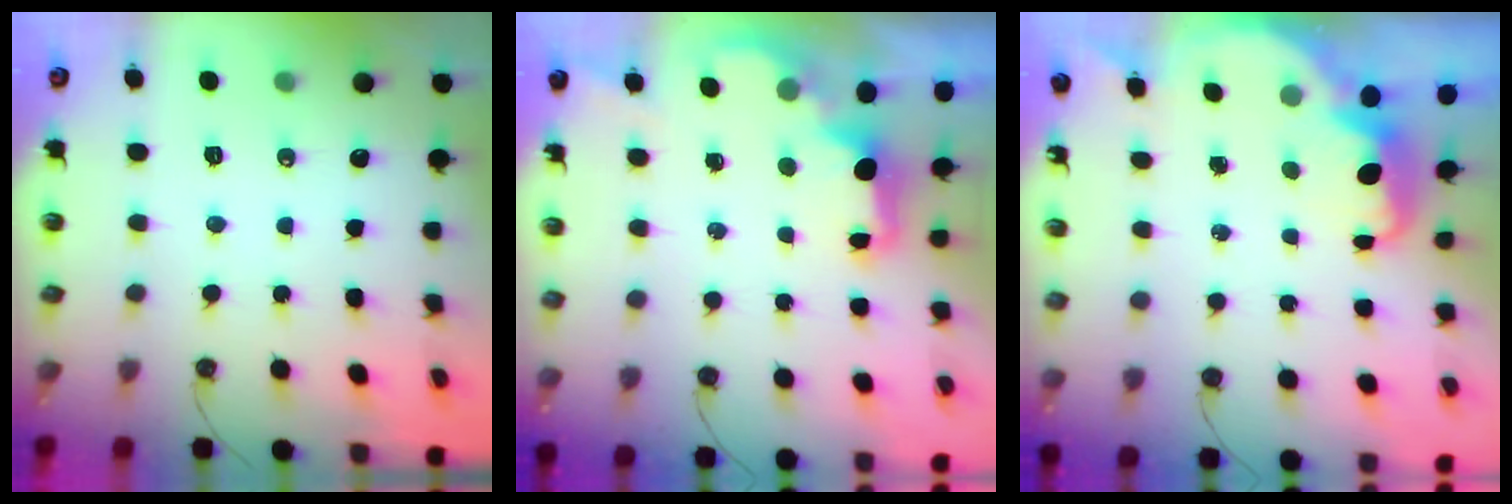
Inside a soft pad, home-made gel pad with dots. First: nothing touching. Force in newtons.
{"total": 2.3, "press": 2.2, "slide": 0.7}
{"total": 2.6, "press": 2.6, "slide": 0.6}